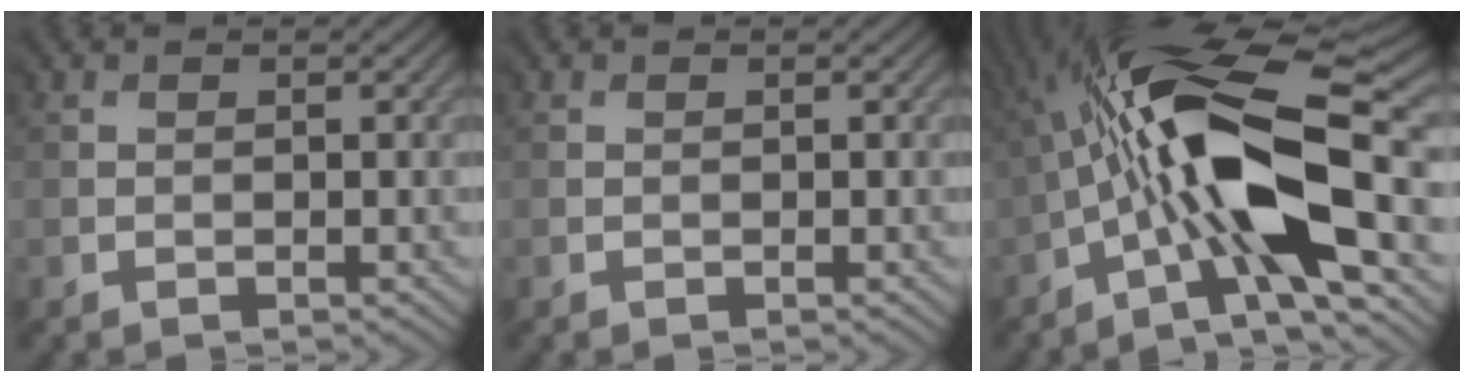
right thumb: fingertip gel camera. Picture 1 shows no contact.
{"total": 0.0}
{"total": 16.8, "force": [-2.8, 5.1, 15.7], "torque": [-0.288, 0.015, -0.062]}